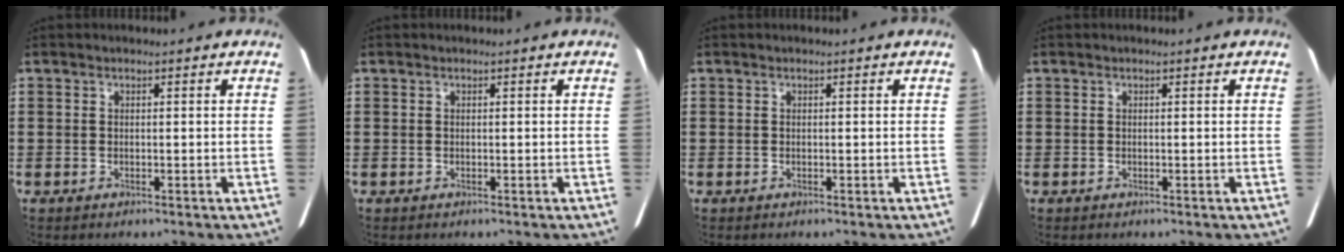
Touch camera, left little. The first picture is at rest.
{"total": 0.0}
{"total": 0.0}
{"total": 0.0}